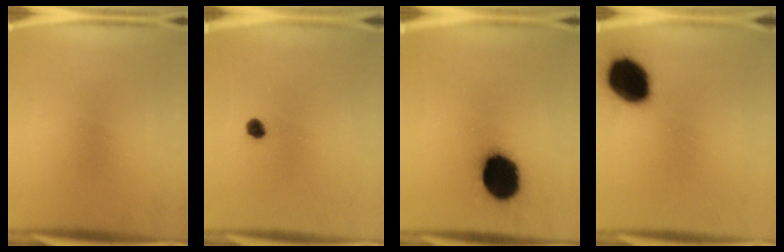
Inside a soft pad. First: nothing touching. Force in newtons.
{"total": 2.2}
{"total": 18.1}
{"total": 15.9}